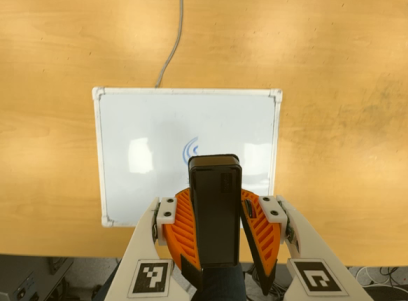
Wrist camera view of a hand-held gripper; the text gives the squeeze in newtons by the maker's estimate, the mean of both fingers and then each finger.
{"total": 9.1, "left": 9.6, "right": 8.6}